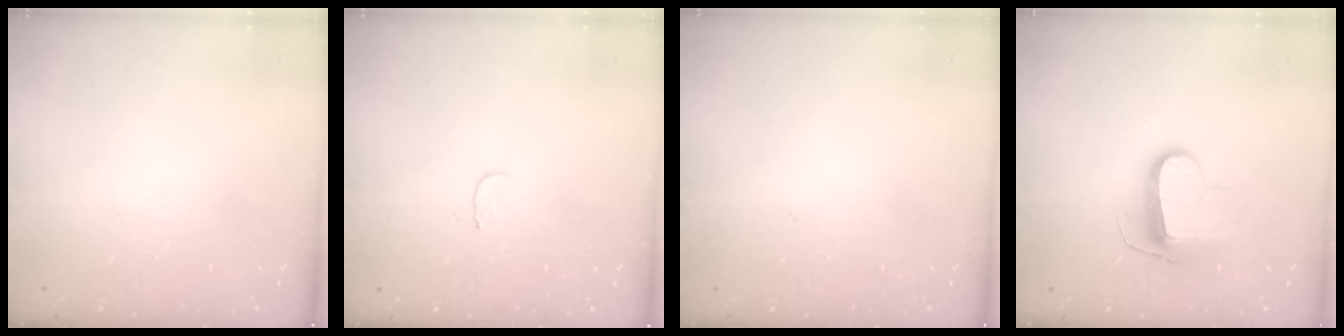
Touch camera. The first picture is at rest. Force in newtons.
{"total": 3.1, "press": 3.1, "slide": 0.3}
{"total": 0.6, "press": 0.6, "slide": 0.2}
{"total": 9.8, "press": 9.8, "slide": 0.4}